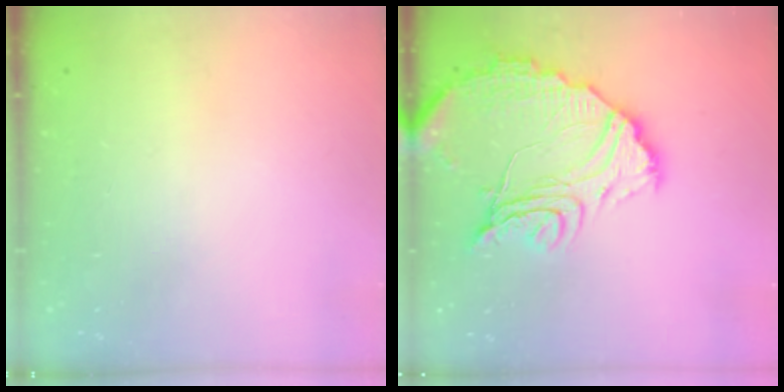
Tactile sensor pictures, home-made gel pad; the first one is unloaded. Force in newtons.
{"total": 17.1, "press": 17.0, "slide": 1.8}